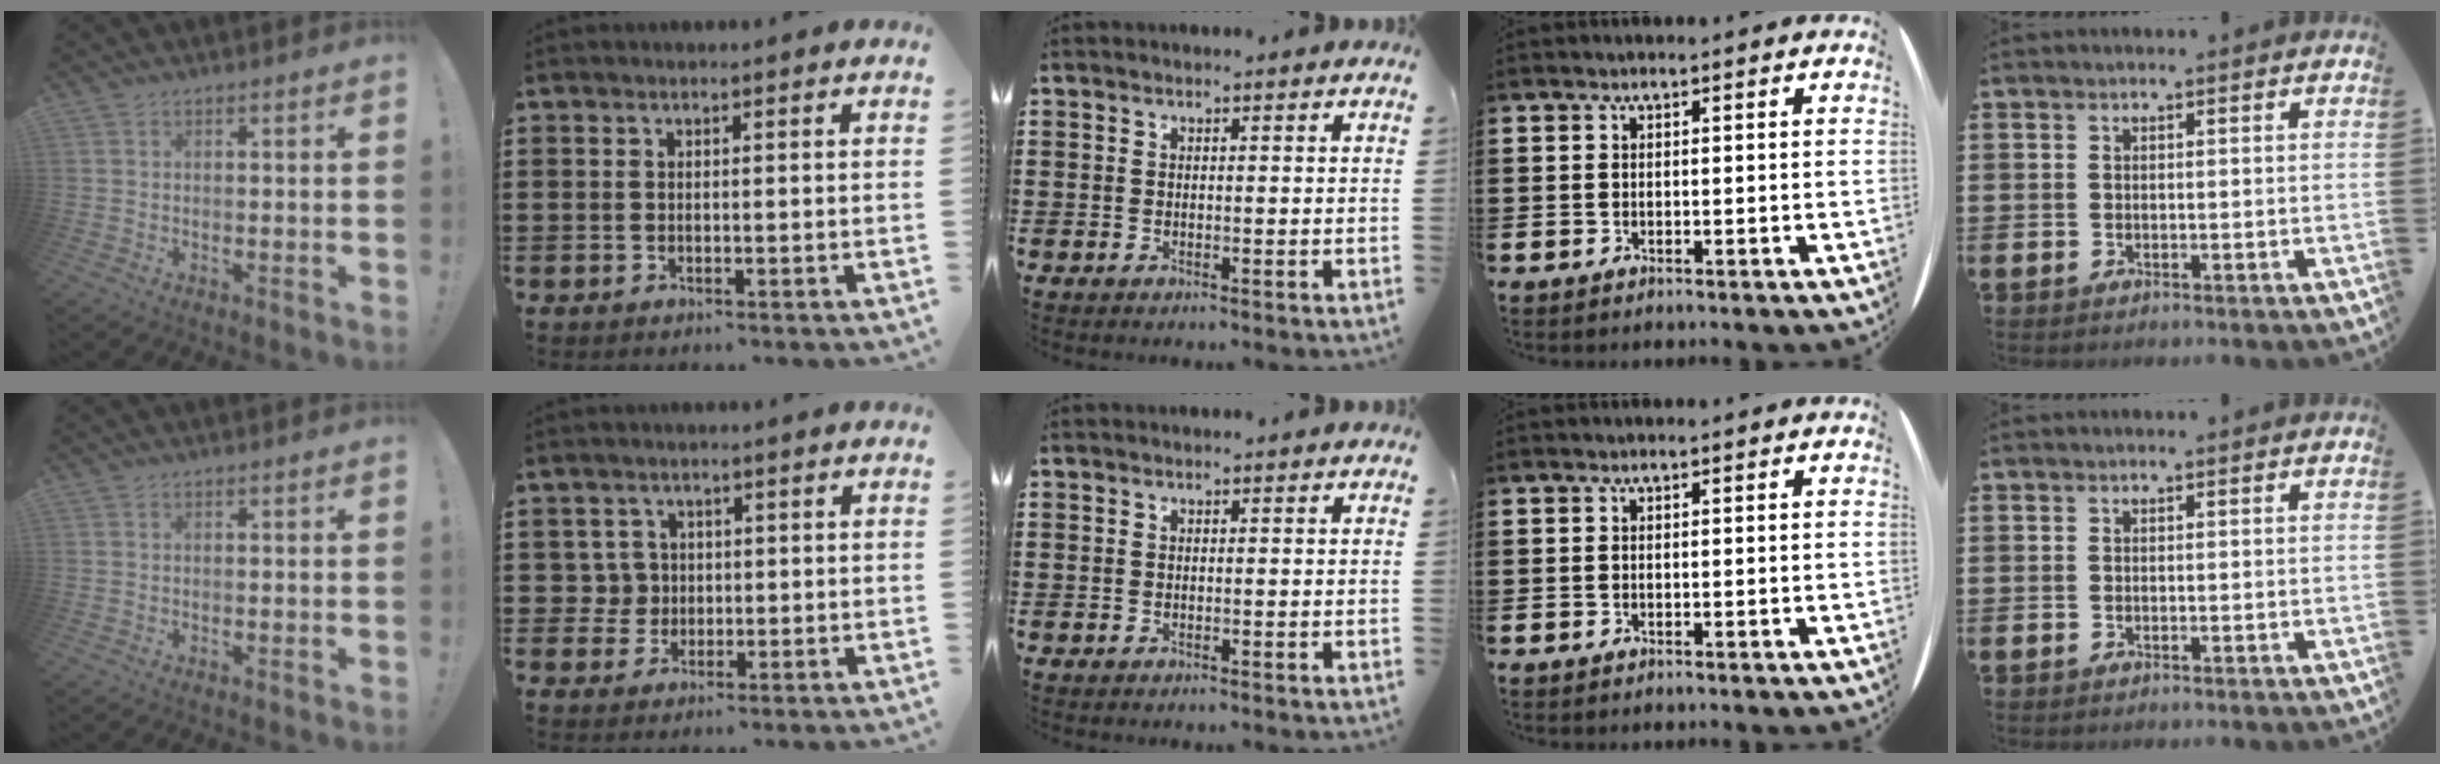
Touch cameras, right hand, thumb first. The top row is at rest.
{"index": {"total": 3.3, "force": [0.1, 3.3, 0.6], "torque": [-0.028, 0.010, 0.000]}}